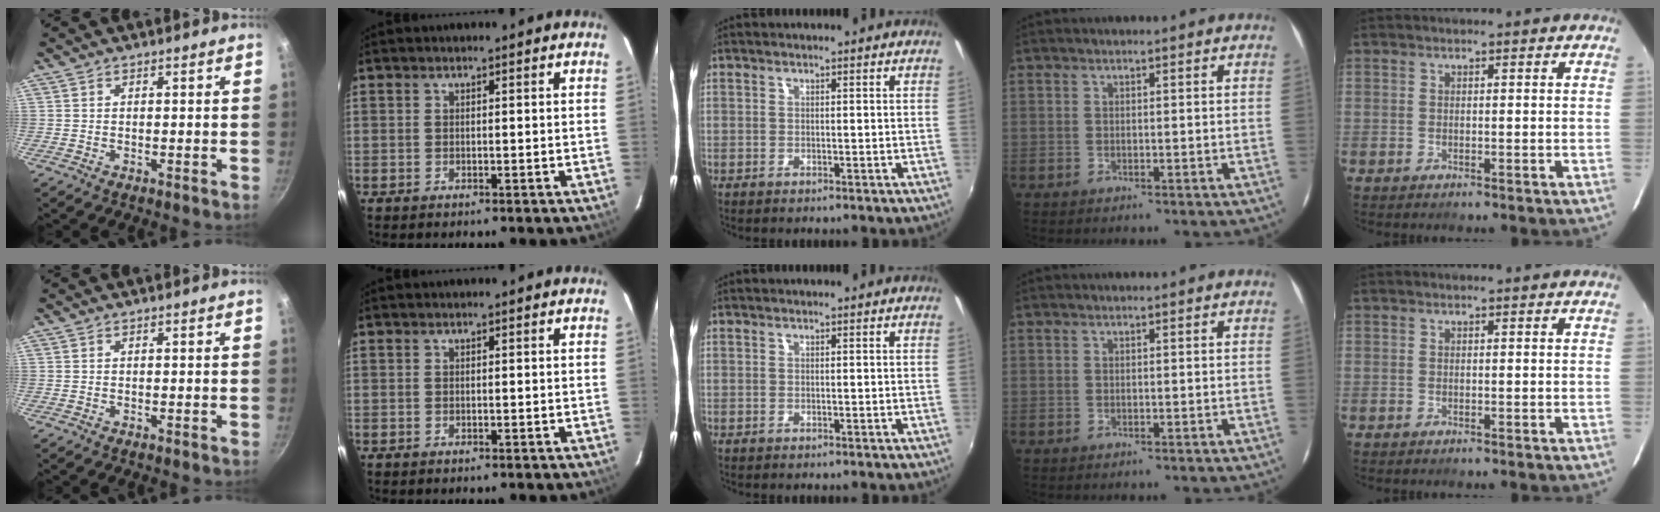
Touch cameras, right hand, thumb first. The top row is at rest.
{}